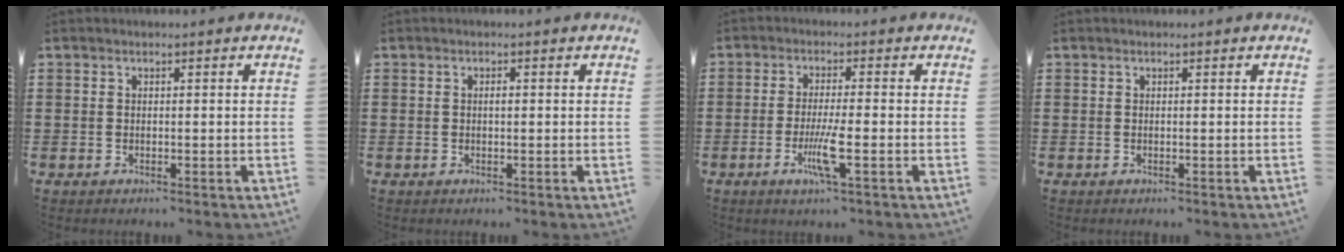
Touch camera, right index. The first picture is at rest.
{"total": 0.8, "force": [0.0, 0.3, 0.8], "torque": [-0.016, -0.002, 0.001]}
{"total": 5.7, "force": [-2.1, 0.4, 5.3], "torque": [-0.107, -0.020, -0.040]}
{"total": 0.0}